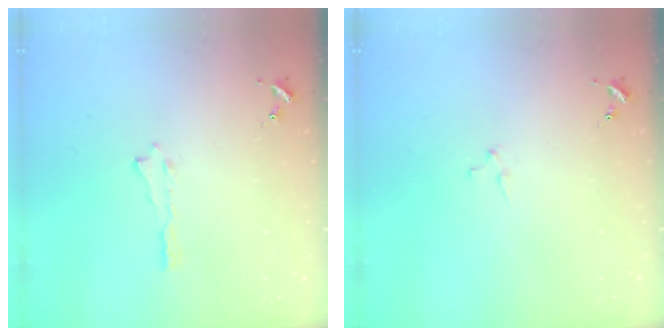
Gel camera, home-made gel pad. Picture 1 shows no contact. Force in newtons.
{"total": 2.0, "press": 2.0, "slide": 0.2}